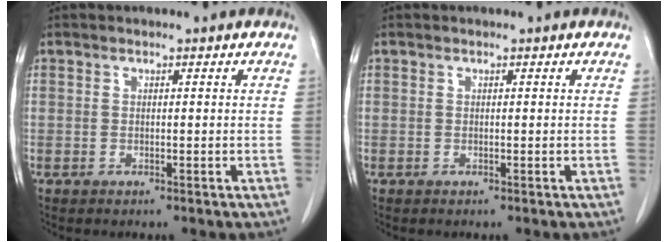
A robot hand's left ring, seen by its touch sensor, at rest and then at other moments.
{"total": 0.0}